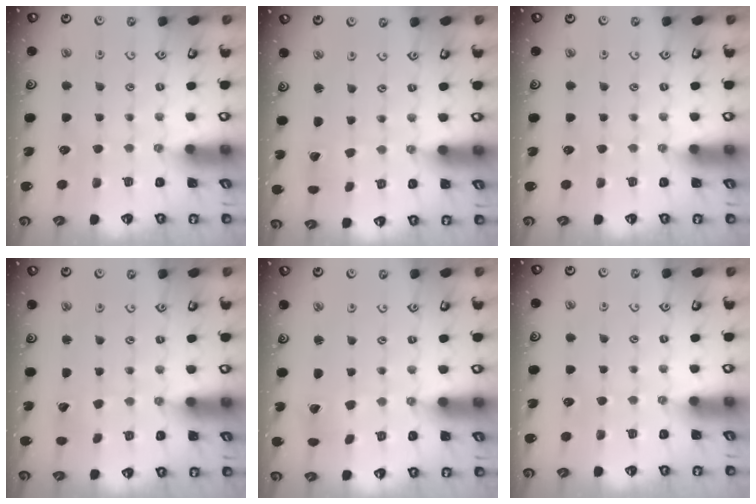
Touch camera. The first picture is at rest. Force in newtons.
{"total": 2.1, "press": 2.1, "slide": 0.1}
{"total": 0.0}
{"total": 2.4, "press": 2.4, "slide": 0.2}
{"total": 2.9, "press": 2.9, "slide": 0.3}
{"total": 0.0}